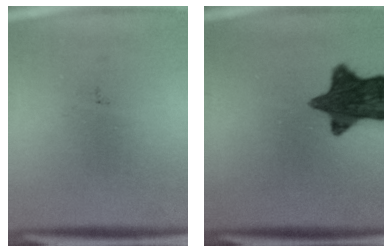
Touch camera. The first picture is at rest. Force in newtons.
{"total": 12.6}